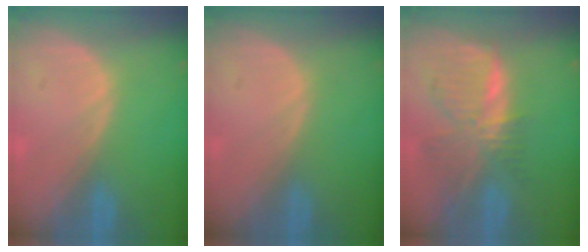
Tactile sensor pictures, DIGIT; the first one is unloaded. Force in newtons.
{"total": 0.0}
{"total": 8.5, "press": 7.4, "slide": 4.2}